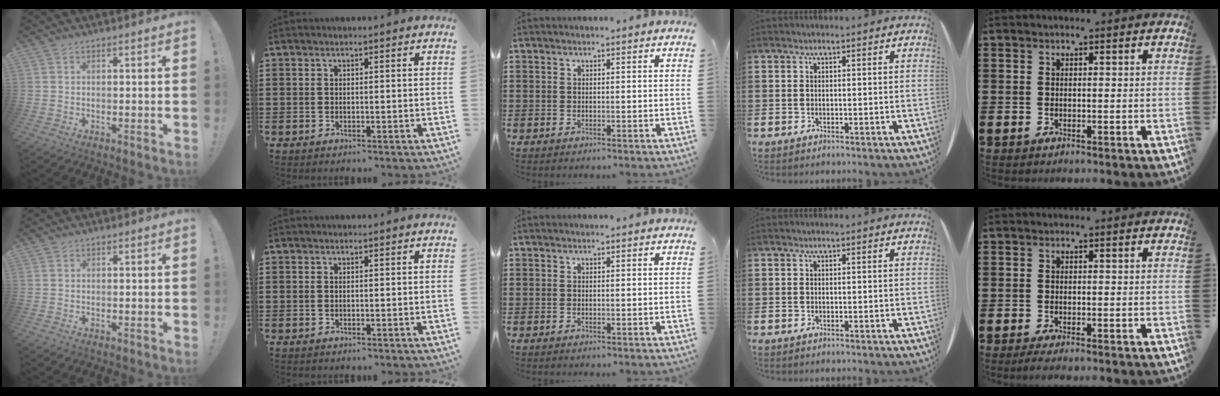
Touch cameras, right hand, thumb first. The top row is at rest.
{"little": {"total": 0.9, "force": [-0.5, 0.1, 0.8], "torque": [-0.013, -0.002, -0.010]}}